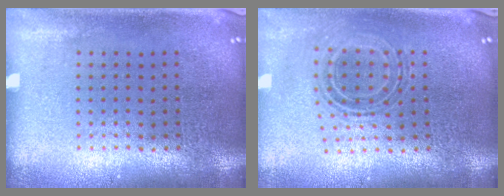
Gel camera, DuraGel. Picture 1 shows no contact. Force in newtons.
{"total": 0.7, "press": 0.7, "slide": 0.2}